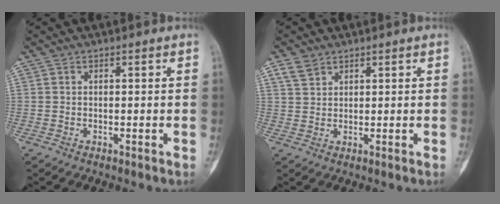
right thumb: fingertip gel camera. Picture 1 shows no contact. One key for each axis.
{"total": 2.9, "fx": 2.0, "fy": 1.7, "fz": 1.2, "tx": -0.020, "ty": -0.001, "tz": 0.043}